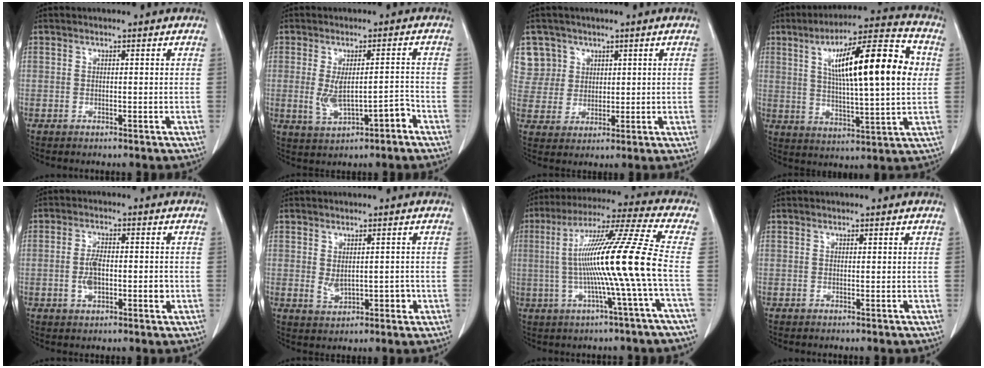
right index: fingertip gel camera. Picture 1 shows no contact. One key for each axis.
{"total": 6.2, "fx": -1.9, "fy": 2.0, "fz": 5.5, "tx": -0.093, "ty": 0.006, "tz": -0.017}
{"total": 6.9, "fx": 3.6, "fy": 5.9, "fz": -0.4, "tx": 0.014, "ty": 0.013, "tz": 0.080}
{"total": 19.2, "fx": 4.1, "fy": 2.8, "fz": 18.5, "tx": -0.293, "ty": 0.024, "tz": 0.059}
{"total": 5.2, "fx": -0.7, "fy": 2.4, "fz": 4.6, "tx": -0.092, "ty": 0.004, "tz": -0.011}
{"total": 4.0, "fx": -0.1, "fy": 2.3, "fz": 3.2, "tx": -0.050, "ty": 0.001, "tz": 0.012}
{"total": 15.8, "fx": -1.5, "fy": -2.4, "fz": 15.5, "tx": -0.272, "ty": 0.006, "tz": -0.035}
{"total": 0.0}